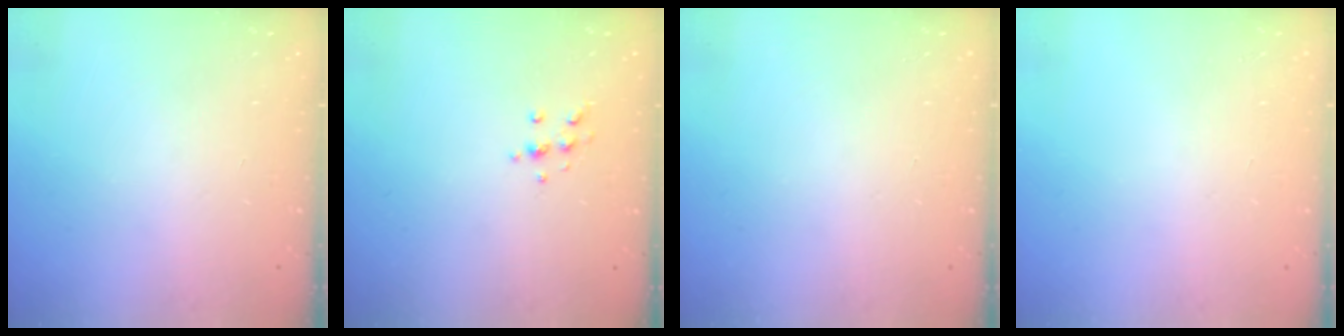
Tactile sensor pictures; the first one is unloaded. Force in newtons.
{"total": 6.2, "press": 6.2, "slide": 0.8}
{"total": 0.0}
{"total": 0.0}